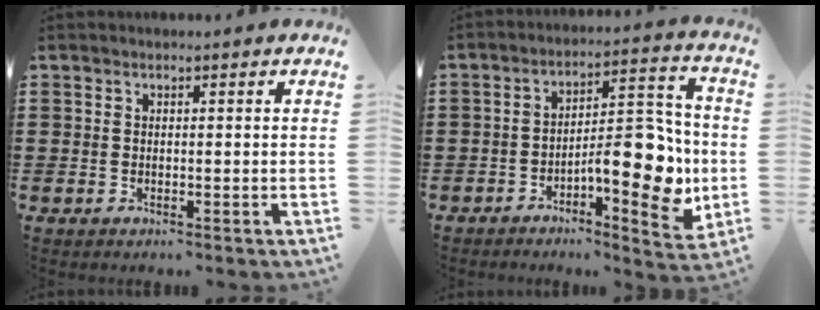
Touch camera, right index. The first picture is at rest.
{"total": 11.7, "force": [-2.8, 4.7, 10.4], "torque": [-0.120, -0.002, -0.051]}